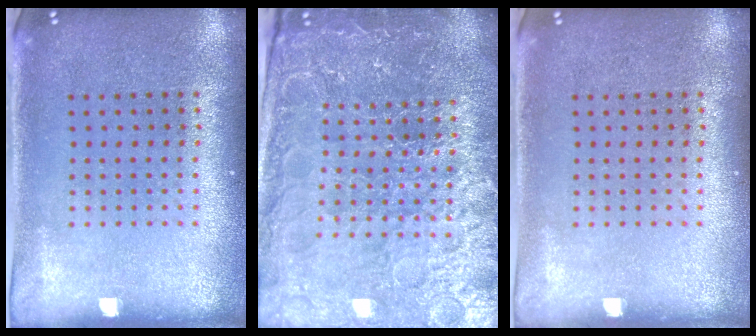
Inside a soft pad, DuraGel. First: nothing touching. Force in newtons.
{"total": 5.2, "press": 4.8, "slide": 1.9}
{"total": 0.0}